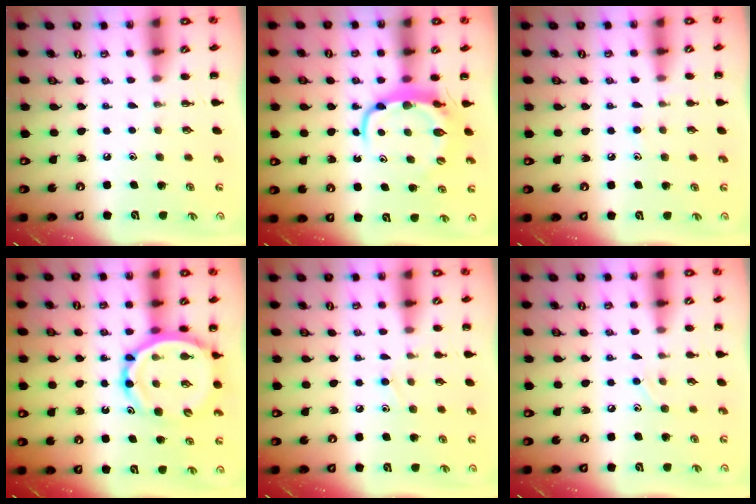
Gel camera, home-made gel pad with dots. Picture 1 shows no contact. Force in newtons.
{"total": 7.7, "press": 7.6, "slide": 1.2}
{"total": 6.7, "press": 6.3, "slide": 2.3}
{"total": 14.7, "press": 14.1, "slide": 4.2}
{"total": 8.1, "press": 7.7, "slide": 2.6}
{"total": 5.2, "press": 5.0, "slide": 1.6}